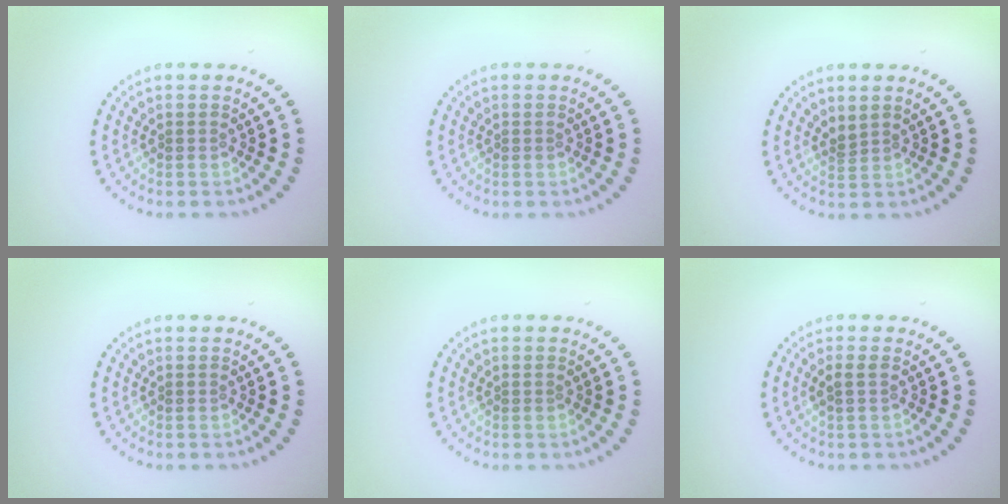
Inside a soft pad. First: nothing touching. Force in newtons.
{"total": 0.0}
{"total": 0.8, "press": 0.5, "slide": 0.7}
{"total": 0.0}
{"total": 0.0}
{"total": 1.1, "press": 1.0, "slide": 0.4}